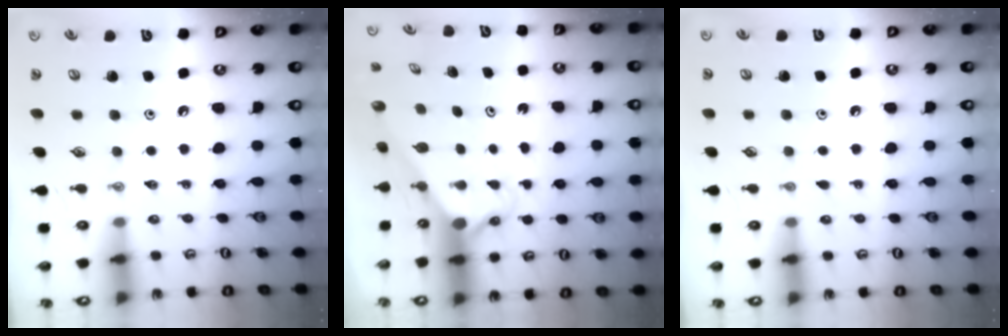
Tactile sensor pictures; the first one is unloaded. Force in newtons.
{"total": 2.6, "press": 2.6, "slide": 0.2}
{"total": 2.1, "press": 2.1, "slide": 0.3}